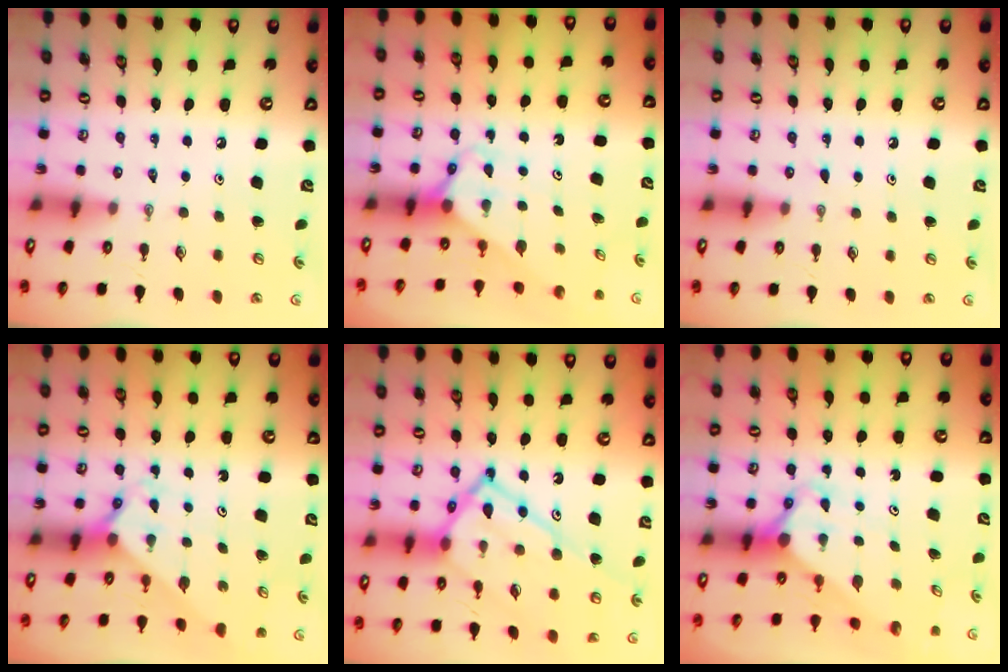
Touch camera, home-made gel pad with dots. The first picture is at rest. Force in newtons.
{"total": 2.8, "press": 2.8, "slide": 0.2}
{"total": 4.3, "press": 4.3, "slide": 0.4}
{"total": 2.1, "press": 2.1, "slide": 0.1}
{"total": 21.6, "press": 21.5, "slide": 2.0}
{"total": 3.0, "press": 3.0, "slide": 0.3}